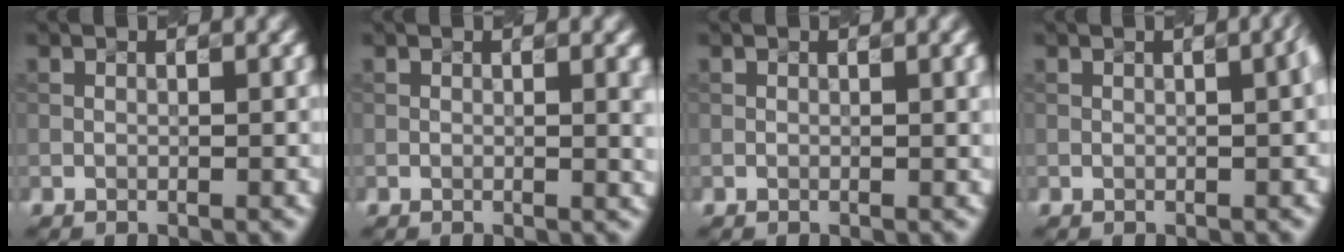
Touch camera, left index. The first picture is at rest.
{"total": 2.1, "force": [0.3, 0.7, 2.0], "torque": [-0.015, 0.004, 0.006]}
{"total": 1.8, "force": [0.3, 0.6, 1.6], "torque": [-0.014, 0.007, 0.005]}
{"total": 3.3, "force": [0.5, 1.4, 3.0], "torque": [-0.009, 0.024, -0.003]}